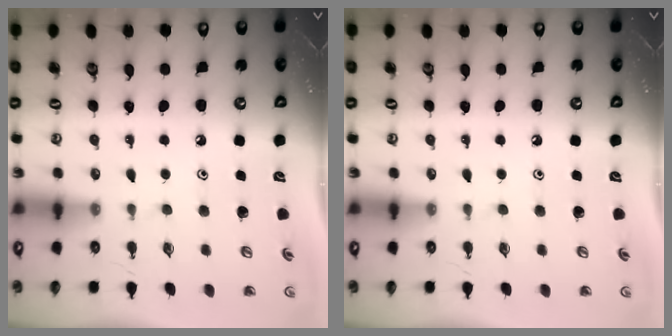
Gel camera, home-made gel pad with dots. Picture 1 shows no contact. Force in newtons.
{"total": 0.0}